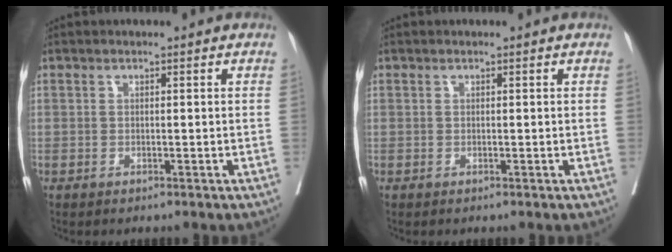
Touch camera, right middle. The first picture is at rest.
{"total": 0.0}